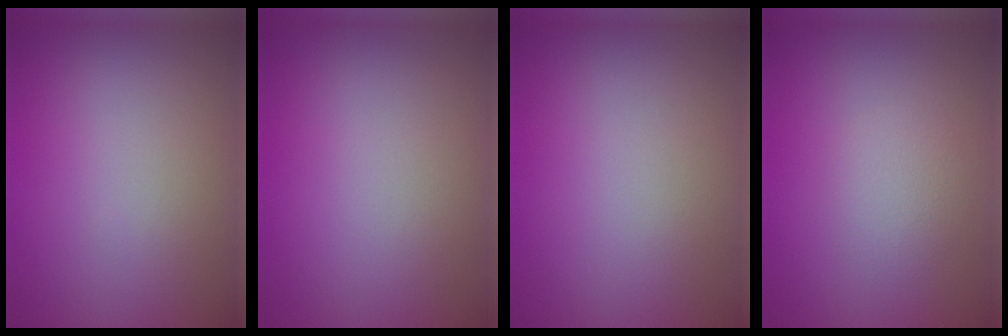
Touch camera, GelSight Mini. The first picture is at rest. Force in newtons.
{"total": 0.0}
{"total": 0.0}
{"total": 1.6, "press": 1.6, "slide": 0.1}